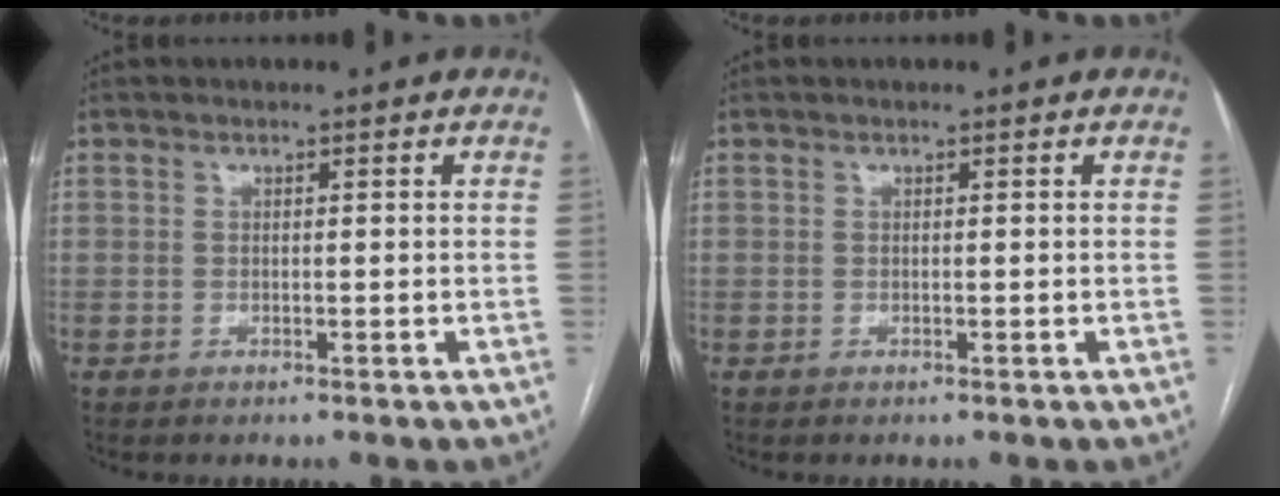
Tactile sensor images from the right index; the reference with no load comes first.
{"total": 0.0}